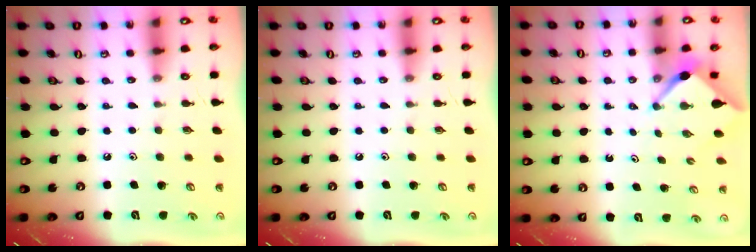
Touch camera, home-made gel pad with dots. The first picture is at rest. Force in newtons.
{"total": 0.0}
{"total": 2.4, "press": 2.4, "slide": 0.1}